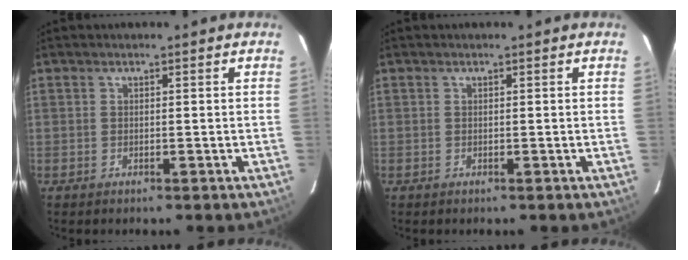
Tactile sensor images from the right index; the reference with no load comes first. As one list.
[{"total": 0.0}]